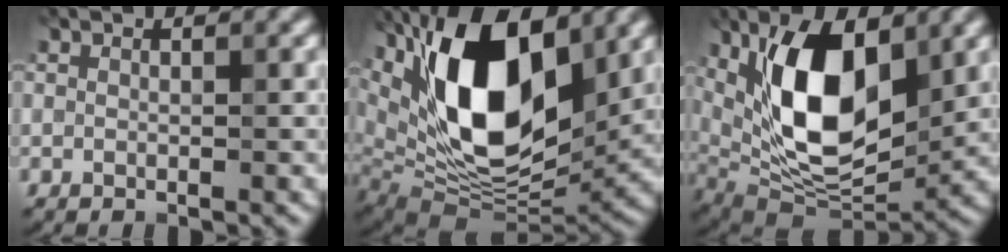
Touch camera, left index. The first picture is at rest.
{"total": 15.4, "force": [5.1, 7.7, 12.3], "torque": [-0.208, 0.001, 0.087]}
{"total": 11.8, "force": [3.0, 5.7, 9.9], "torque": [-0.167, -0.008, 0.049]}